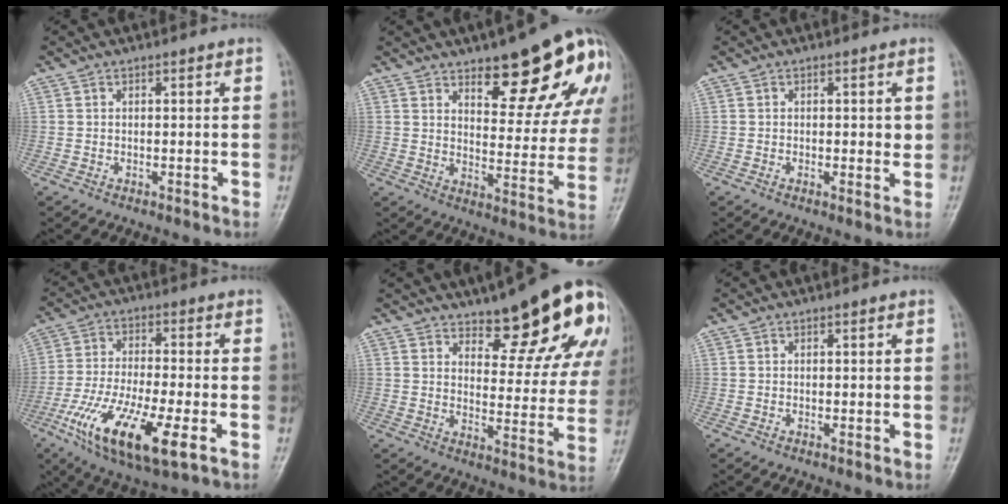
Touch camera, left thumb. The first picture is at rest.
{"total": 18.0, "force": [10.5, 6.4, 13.2], "torque": [-0.125, -0.060, 0.144]}
{"total": 2.3, "force": [0.2, 1.0, 2.1], "torque": [-0.020, -0.003, -0.001]}
{"total": 17.0, "force": [-6.8, 5.1, 14.7], "torque": [-0.299, -0.002, -0.115]}
{"total": 17.1, "force": [10.9, 5.8, 11.9], "torque": [-0.108, -0.073, 0.144]}
{"total": 0.6, "force": [-0.1, 0.3, 0.6], "torque": [-0.009, 0.001, -0.002]}